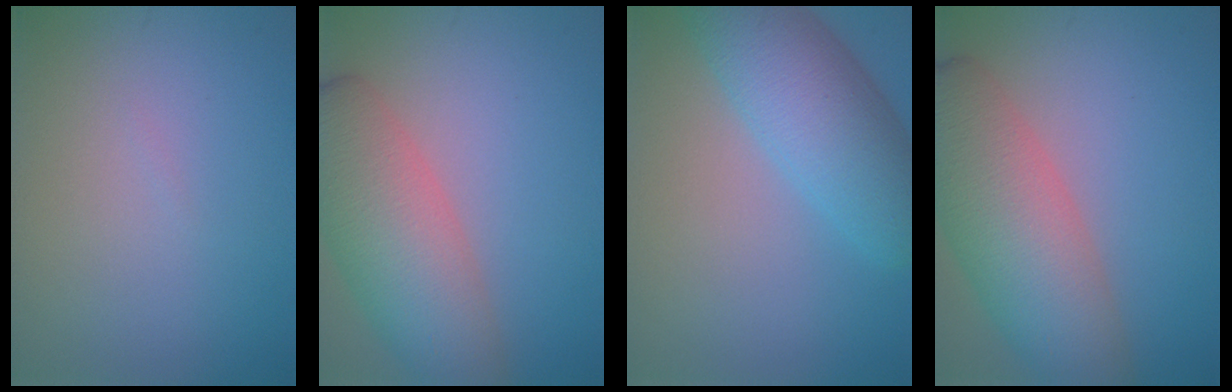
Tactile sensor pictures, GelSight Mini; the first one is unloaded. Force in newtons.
{"total": 8.0, "press": 8.0, "slide": 0.8}
{"total": 7.8, "press": 7.8, "slide": 0.2}
{"total": 8.9, "press": 8.8, "slide": 0.5}